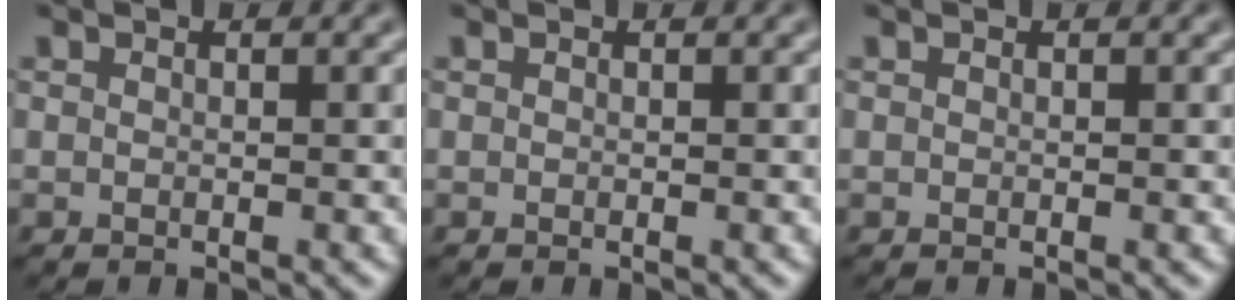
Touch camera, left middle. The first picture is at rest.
{"total": 0.0}
{"total": 0.0}